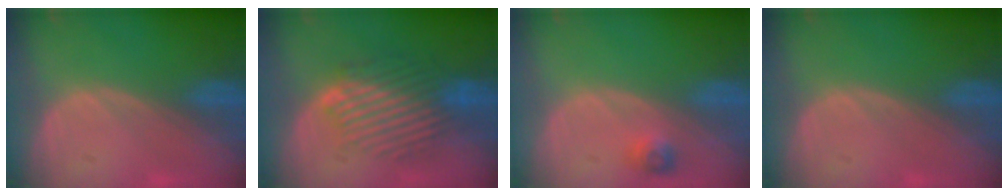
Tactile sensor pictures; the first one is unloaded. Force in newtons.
{"total": 8.9, "press": 8.3, "slide": 3.2}
{"total": 2.4, "press": 2.2, "slide": 0.9}
{"total": 0.0}